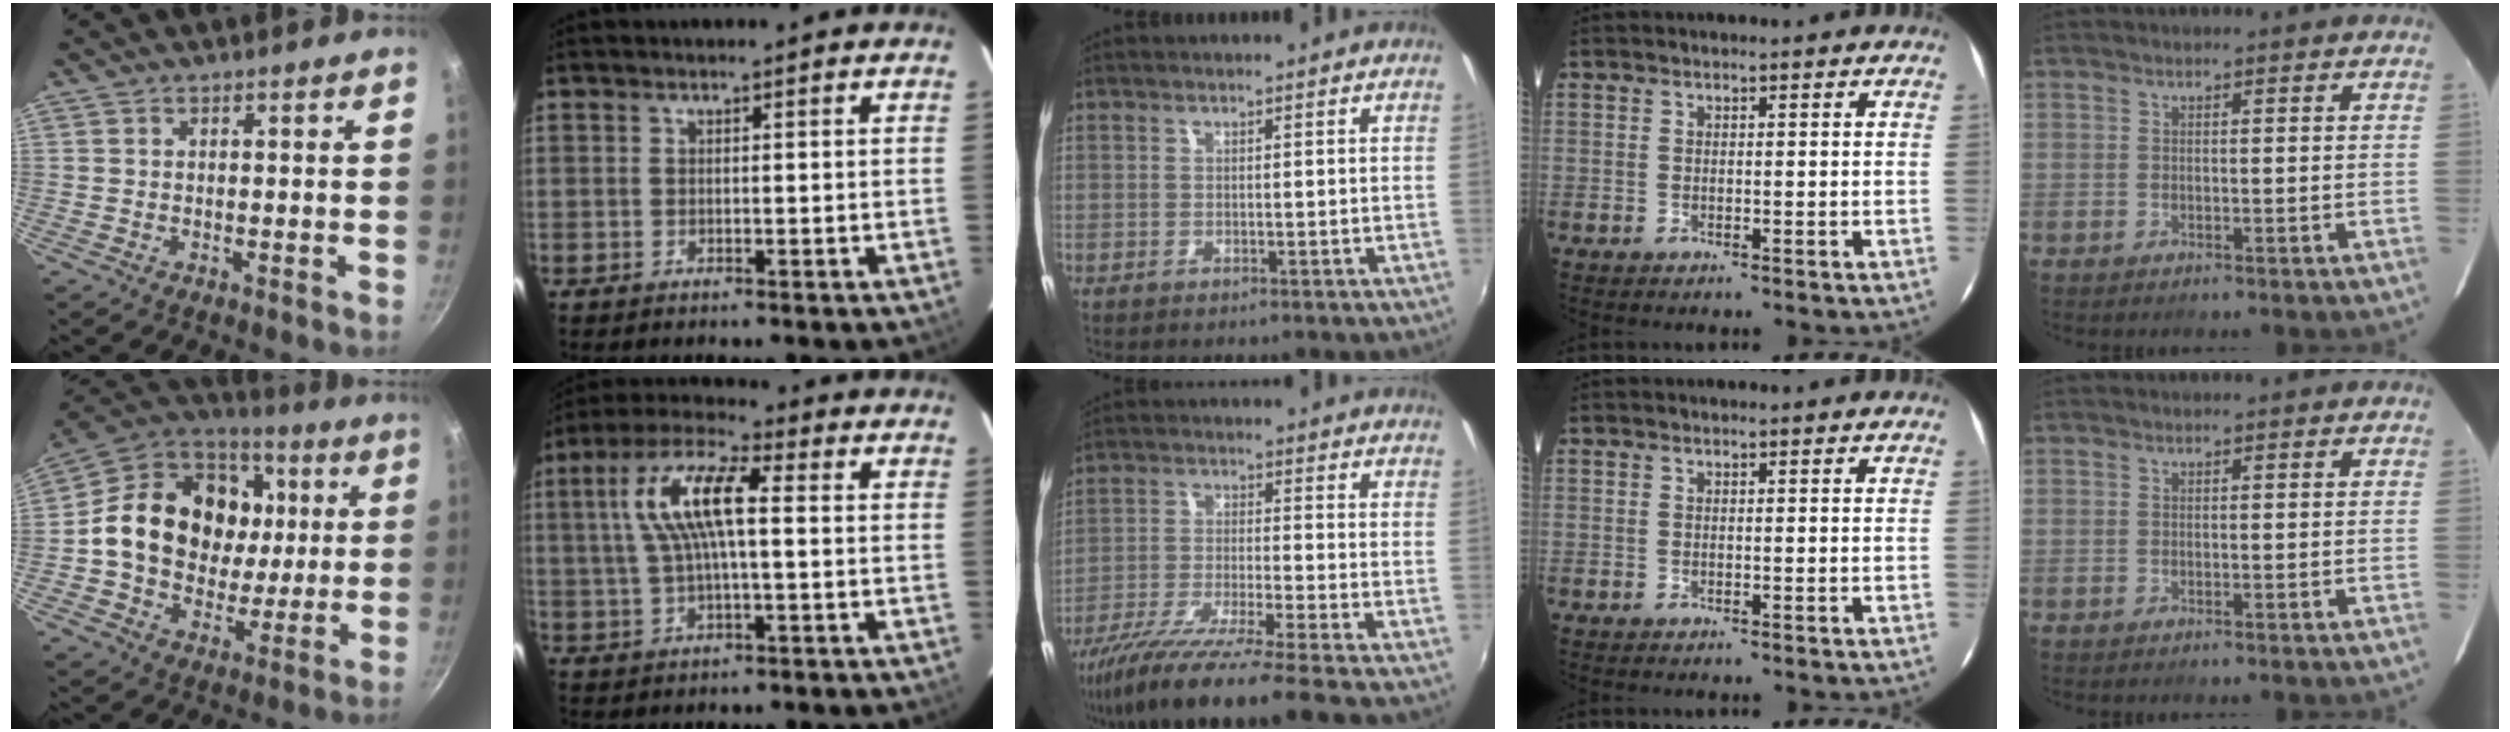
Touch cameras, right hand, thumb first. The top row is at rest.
{"thumb": {"total": 23.5, "force": [2.7, 18.8, 13.9], "torque": [-0.217, 0.025, 0.045]}, "index": {"total": 12.0, "force": [1.6, 3.7, 11.3], "torque": [-0.221, 0.022, 0.027]}, "middle": {"total": 14.6, "force": [-12.1, -1.6, 7.9], "torque": [-0.160, -0.038, -0.213]}}